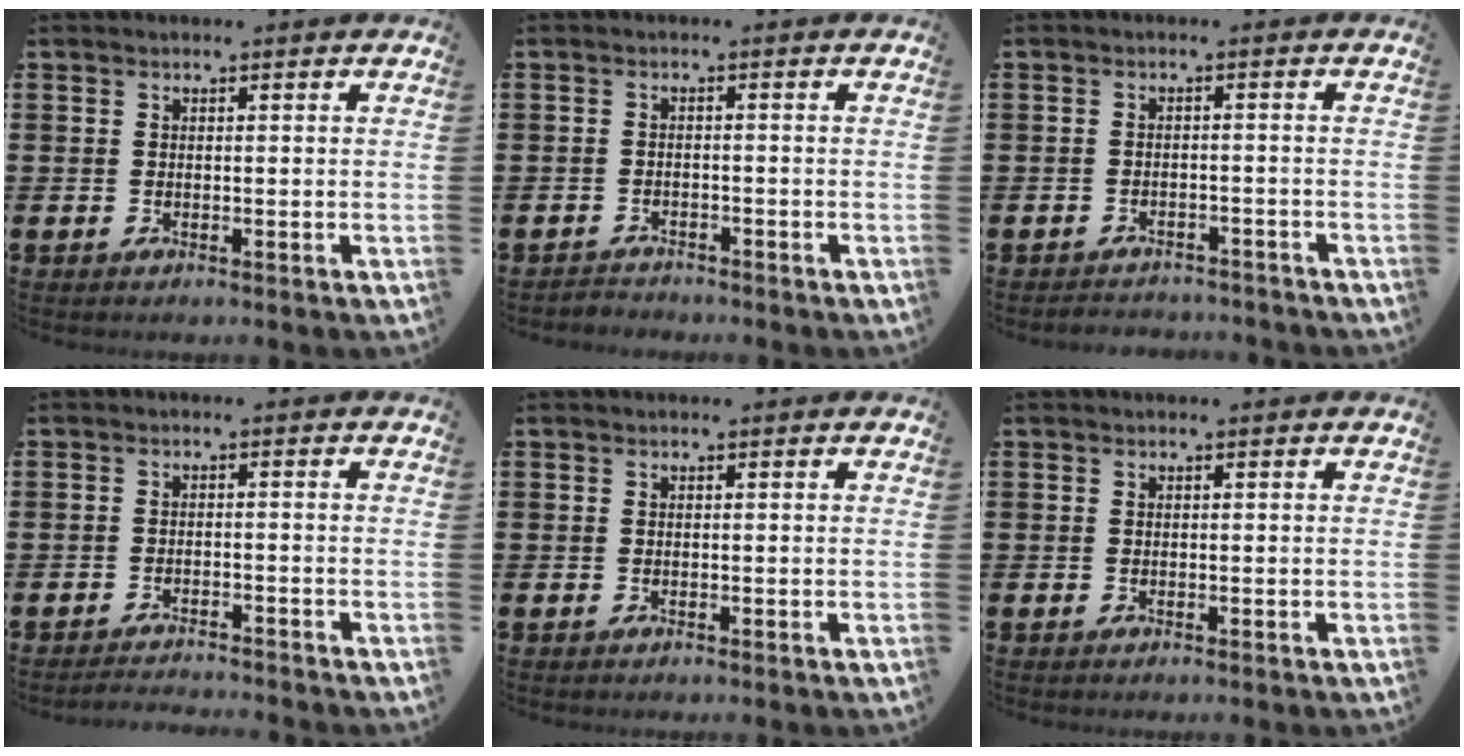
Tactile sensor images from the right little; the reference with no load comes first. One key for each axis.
{"total": 1.3, "fx": -1.3, "fy": 0.2, "fz": -0.2, "tx": -0.001, "ty": 0.004, "tz": -0.030}
{"total": 1.7, "fx": -1.7, "fy": 0.0, "fz": -0.2, "tx": -0.004, "ty": 0.004, "tz": -0.039}
{"total": 1.6, "fx": -1.6, "fy": -0.1, "fz": 0.0, "tx": -0.003, "ty": 0.004, "tz": -0.033}
{"total": 0.0}
{"total": 0.0}